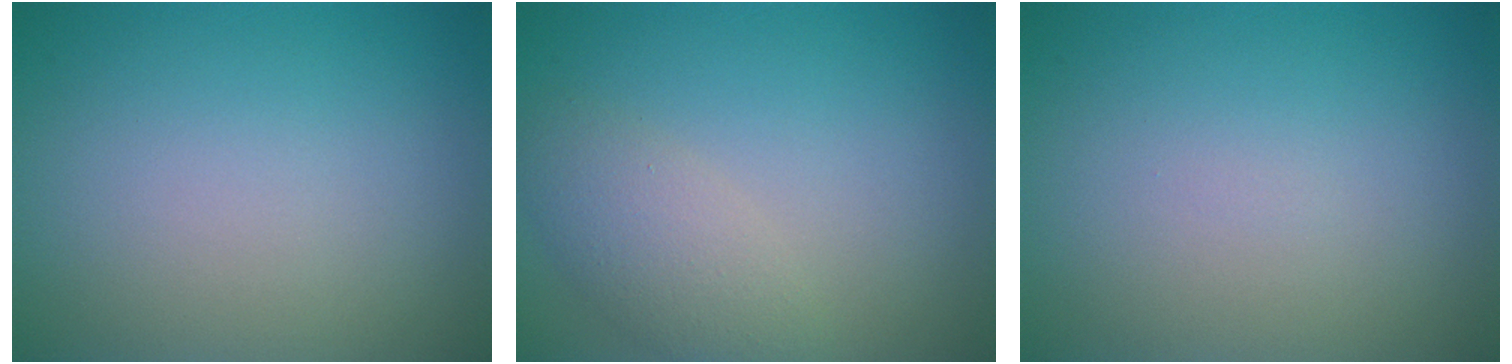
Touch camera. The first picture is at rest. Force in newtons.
{"total": 2.9, "press": 2.9, "slide": 0.2}
{"total": 0.0}